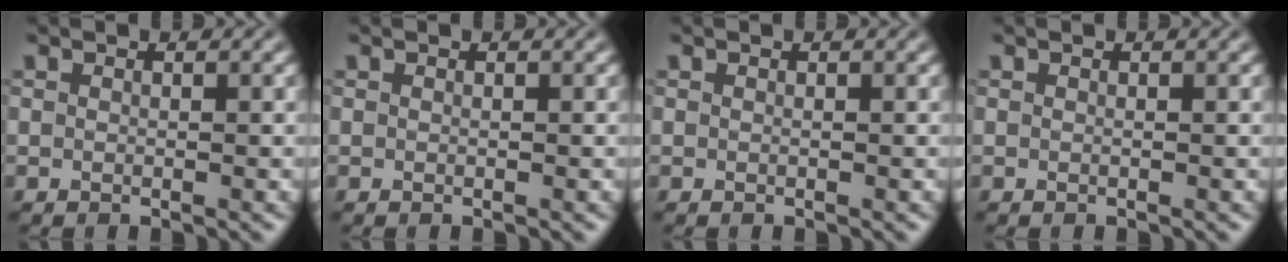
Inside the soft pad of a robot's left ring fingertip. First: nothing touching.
{"total": 0.0}
{"total": 0.0}
{"total": 0.0}